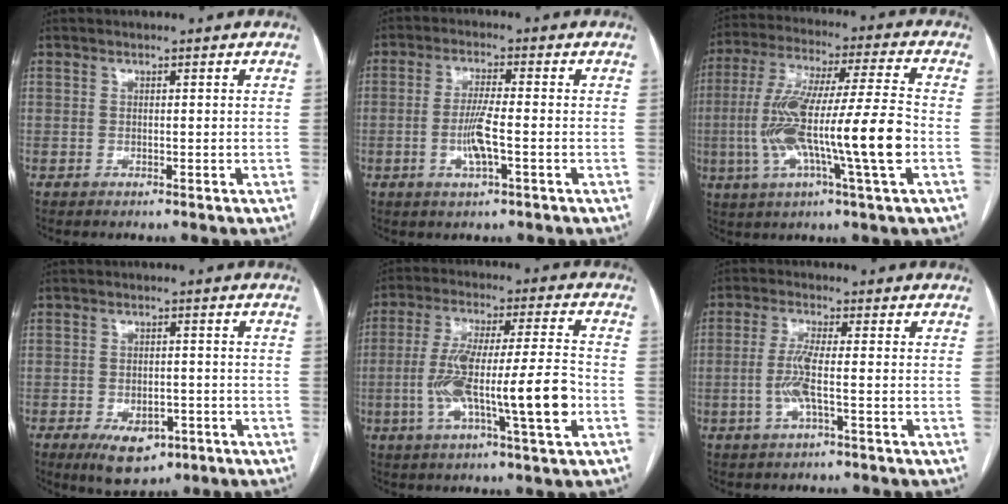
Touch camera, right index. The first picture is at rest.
{"total": 5.6, "force": [-1.4, 0.6, 5.4], "torque": [-0.111, -0.005, -0.025]}
{"total": 18.6, "force": [-3.4, 0.5, 18.3], "torque": [-0.347, 0.004, -0.063]}
{"total": 7.5, "force": [-3.9, 4.0, 4.9], "torque": [-0.075, -0.004, -0.051]}
{"total": 15.5, "force": [-3.5, 1.1, 15.0], "torque": [-0.273, 0.007, -0.060]}
{"total": 4.8, "force": [-1.1, 0.1, 4.7], "torque": [-0.105, -0.002, -0.023]}